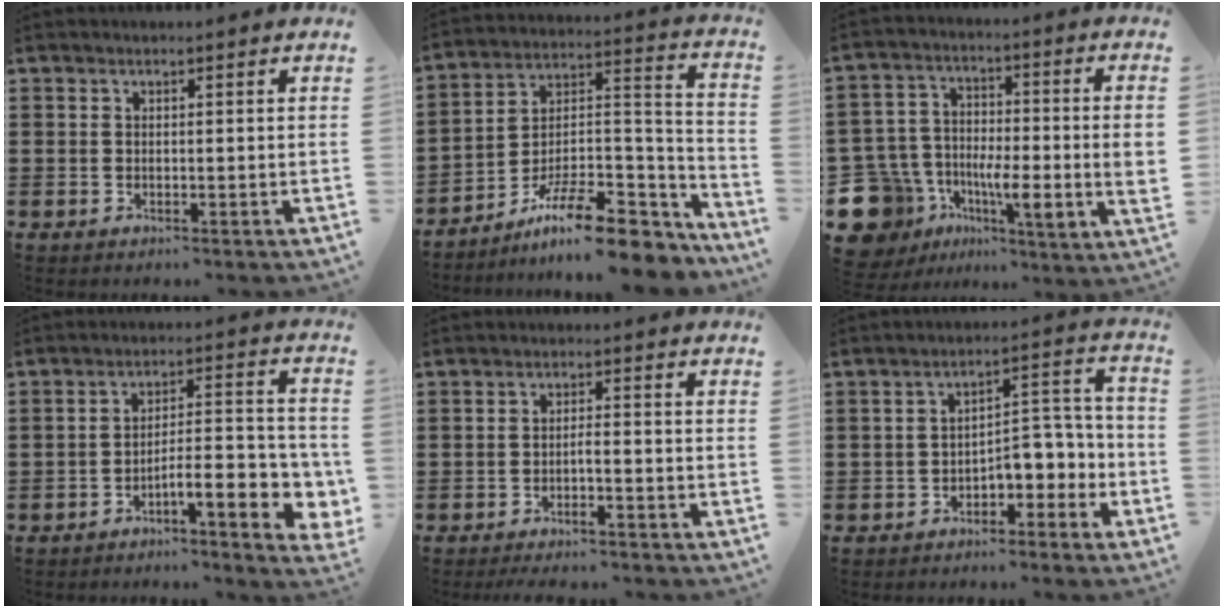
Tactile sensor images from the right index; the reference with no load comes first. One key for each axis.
{"total": 12.9, "fx": -9.7, "fy": 3.4, "fz": 7.7, "tx": -0.130, "ty": 0.032, "tz": -0.176}
{"total": 11.4, "fx": -4.1, "fy": 8.0, "fz": 7.0, "tx": -0.192, "ty": -0.001, "tz": -0.073}
{"total": 7.2, "fx": -3.6, "fy": 1.7, "fz": 6.0, "tx": -0.091, "ty": -0.015, "tz": -0.064}
{"total": 2.1, "fx": -1.7, "fy": -0.1, "fz": 1.2, "tx": -0.023, "ty": -0.002, "tz": -0.034}
{"total": 4.9, "fx": -2.9, "fy": 2.5, "fz": 3.1, "tx": -0.048, "ty": 0.000, "tz": -0.061}